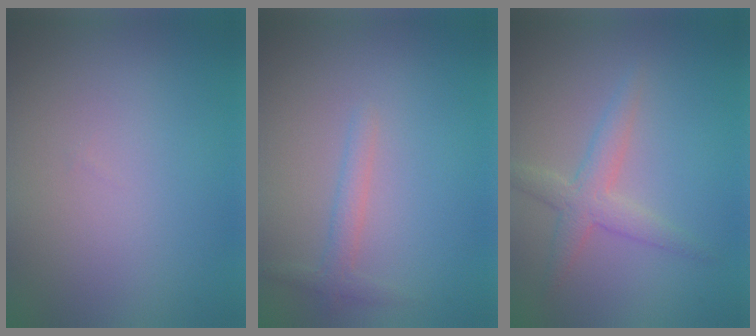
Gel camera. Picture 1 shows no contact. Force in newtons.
{"total": 1.5, "press": 1.5, "slide": 0.0}
{"total": 2.7, "press": 2.7, "slide": 0.0}